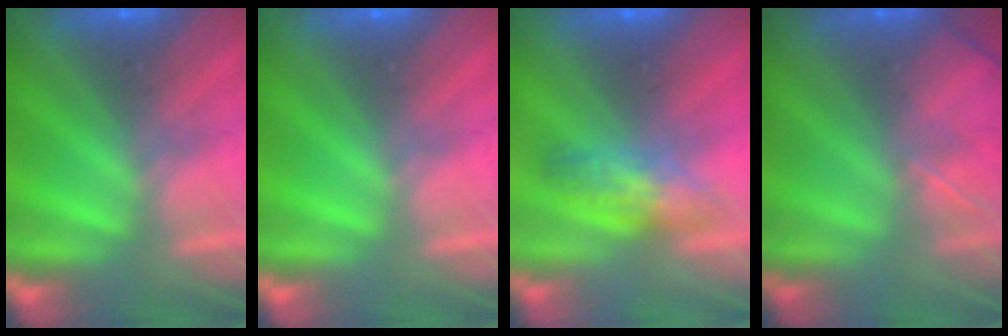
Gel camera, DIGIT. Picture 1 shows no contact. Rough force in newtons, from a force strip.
{"total": 0.0}
{"total": 2.6}
{"total": 2.0}